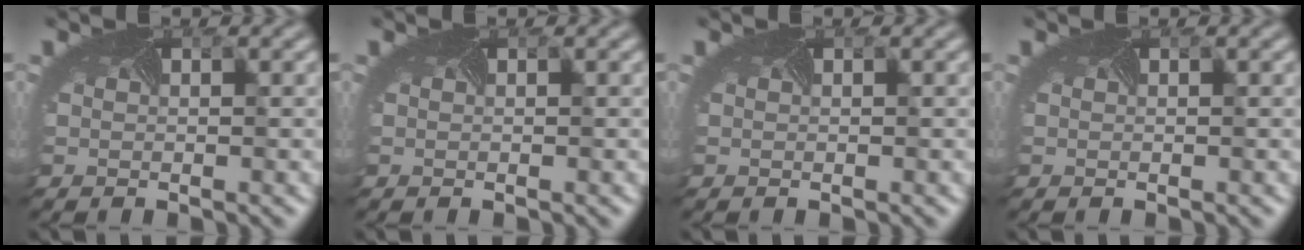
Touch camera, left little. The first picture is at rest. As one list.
[{"total": 0.0}, {"total": 0.0}, {"total": 0.0}]